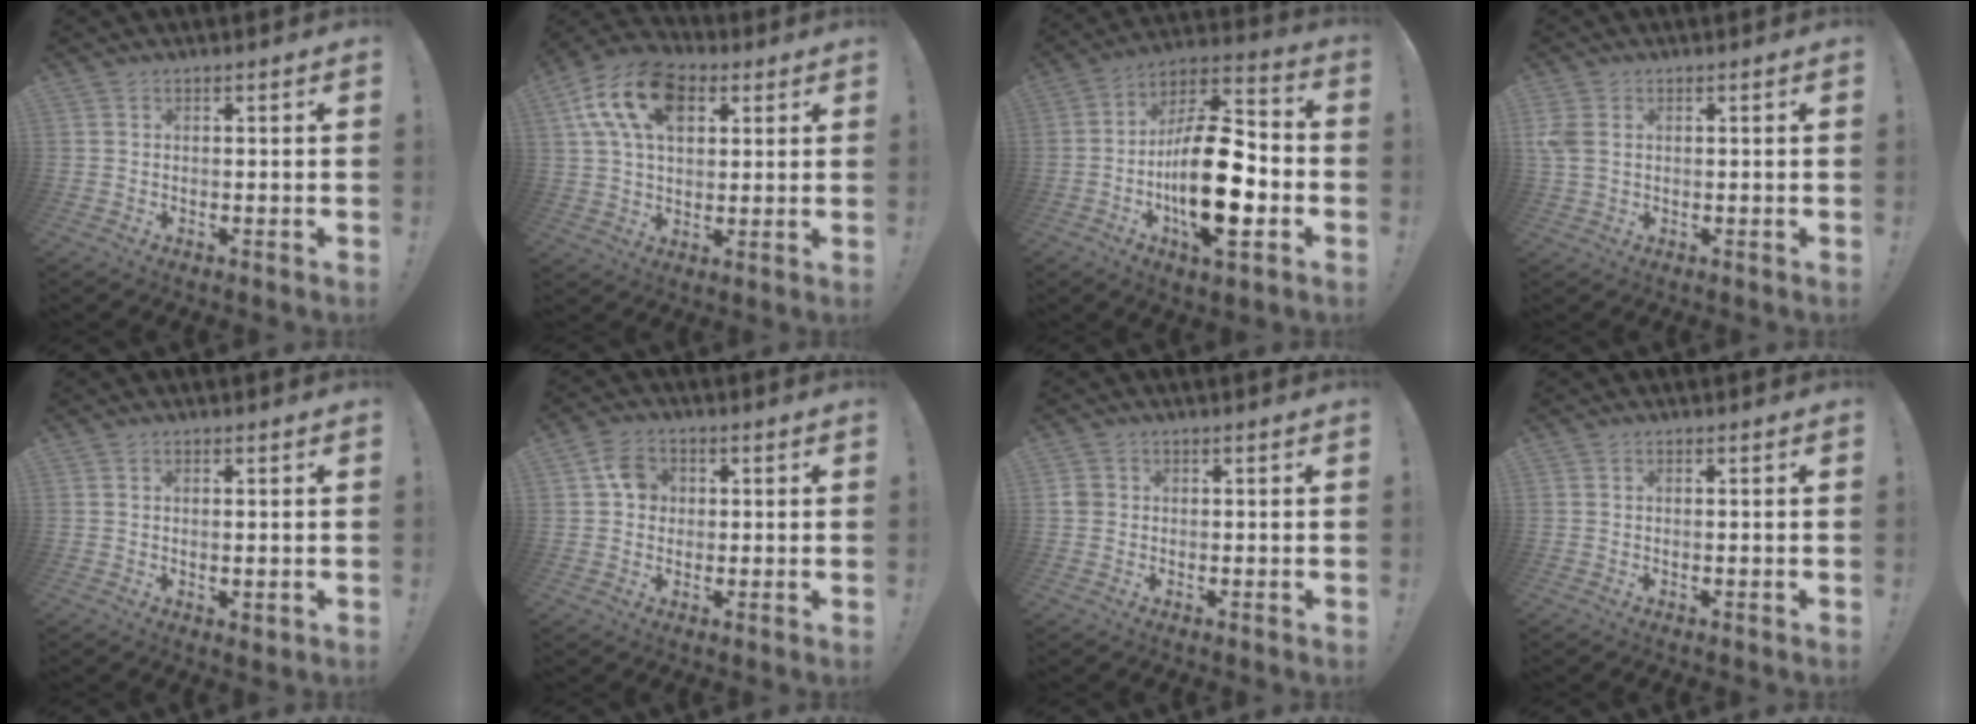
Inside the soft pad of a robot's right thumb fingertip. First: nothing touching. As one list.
[{"total": 17.3, "force": [6.8, 11.1, 11.4], "torque": [-0.198, -0.017, 0.124]}, {"total": 22.5, "force": [-5.1, 9.4, 19.8], "torque": [-0.352, 0.026, -0.078]}, {"total": 4.3, "force": [1.0, 3.0, 3.0], "torque": [-0.076, 0.000, 0.017]}, {"total": 1.6, "force": [0.6, 0.7, 1.3], "torque": [-0.007, -0.007, 0.009]}, {"total": 7.7, "force": [1.7, 6.5, 3.7], "torque": [-0.047, 0.007, 0.036]}, {"total": 2.5, "force": [0.2, 2.3, 1.0], "torque": [-0.010, 0.003, 0.004]}, {"total": 0.0}]